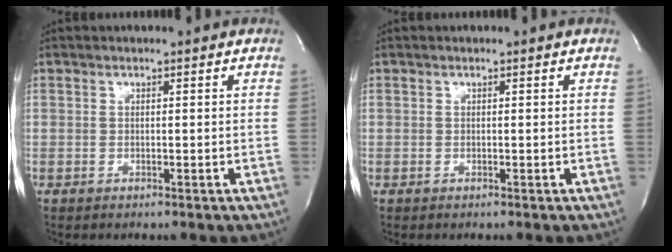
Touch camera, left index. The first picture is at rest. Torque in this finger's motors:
{"motor_torque": [0.02, 0.01, -0.04, -0.01]}